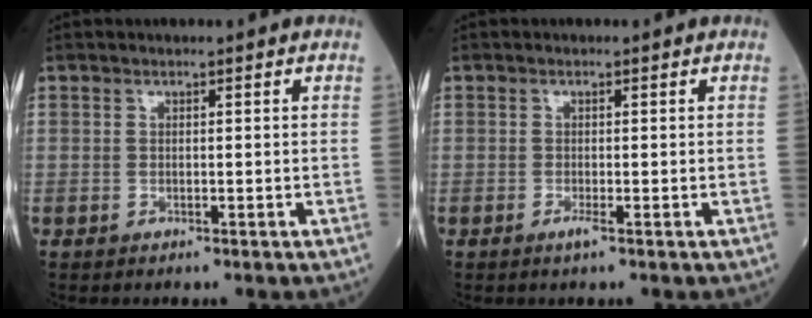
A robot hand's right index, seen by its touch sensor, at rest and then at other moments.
{"total": 1.1, "force": [-0.5, -0.2, 0.9], "torque": [-0.016, -0.002, -0.011]}